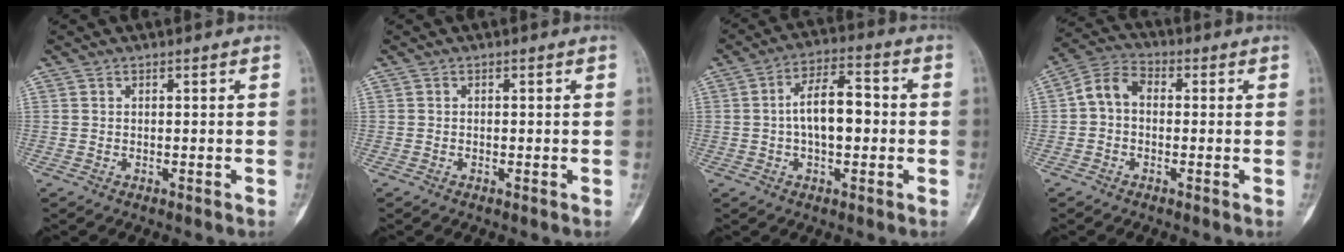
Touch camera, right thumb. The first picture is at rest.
{"total": 0.0}
{"total": 9.9, "force": [-0.2, 4.9, 8.5], "torque": [-0.132, 0.025, -0.009]}
{"total": 6.4, "force": [-0.1, 4.7, 4.4], "torque": [-0.073, 0.022, -0.015]}